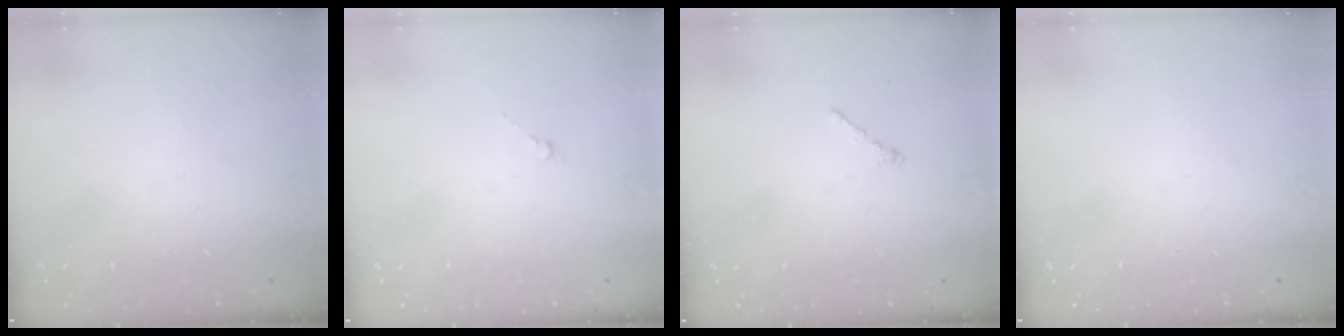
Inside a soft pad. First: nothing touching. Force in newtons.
{"total": 0.6, "press": 0.4, "slide": 0.4}
{"total": 0.0}
{"total": 0.0}